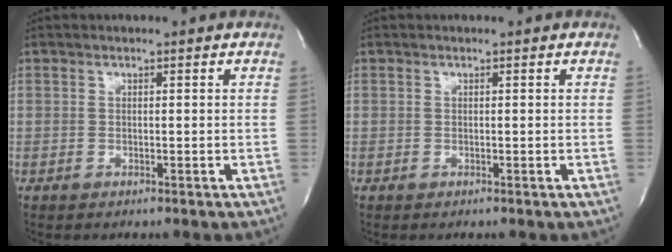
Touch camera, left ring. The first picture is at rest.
{"total": 0.0}